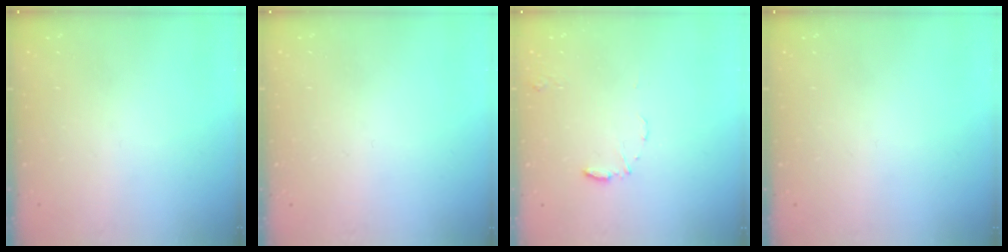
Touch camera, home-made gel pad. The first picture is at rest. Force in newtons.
{"total": 0.0}
{"total": 6.1, "press": 6.1, "slide": 0.6}
{"total": 0.0}